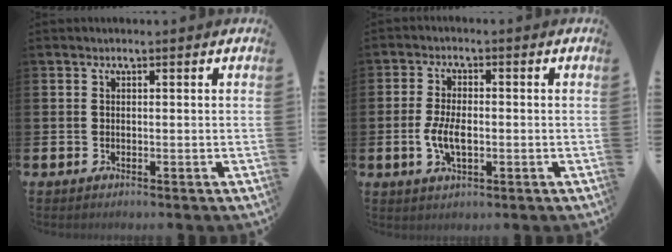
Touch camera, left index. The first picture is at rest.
{"total": 4.5, "force": [-0.6, 2.3, 3.9], "torque": [-0.070, 0.000, -0.014]}